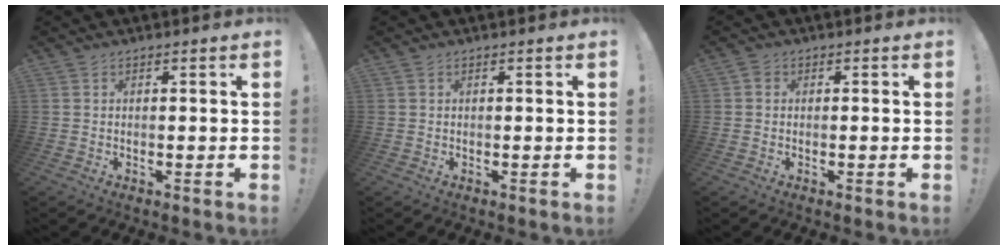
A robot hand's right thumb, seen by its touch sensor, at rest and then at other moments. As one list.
[{"total": 0.0}, {"total": 1.1, "force": [-0.3, 1.1, 0.3], "torque": [-0.013, 0.007, -0.004]}]